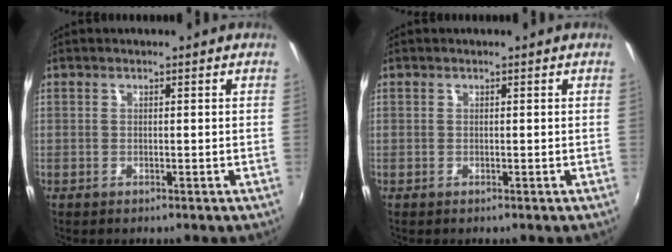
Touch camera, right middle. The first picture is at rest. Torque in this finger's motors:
{"motor_torque": [-0.02, 0.00, 0.00, 0.00]}